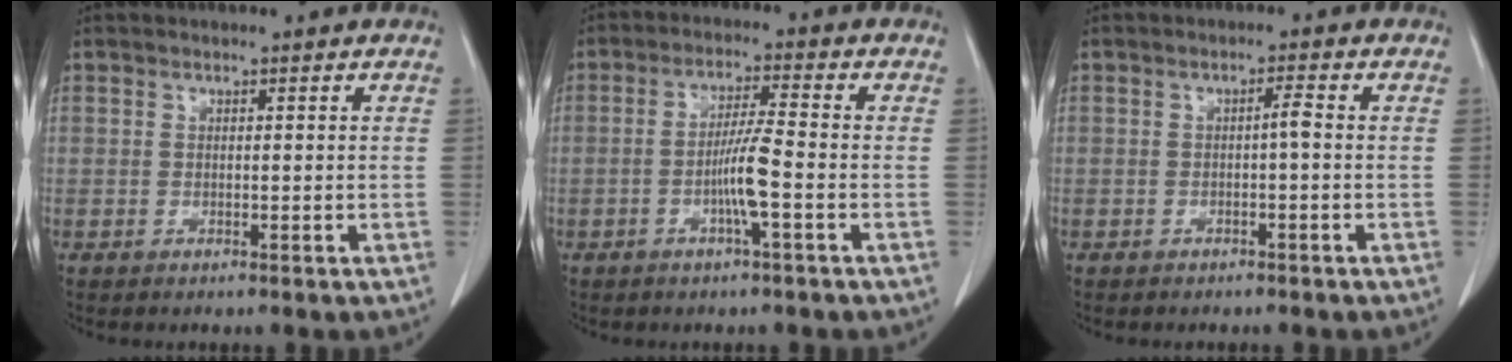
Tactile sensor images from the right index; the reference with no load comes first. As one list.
[{"total": 5.6, "force": [-1.7, -0.3, 5.3], "torque": [-0.106, 0.000, -0.033]}, {"total": 1.5, "force": [-0.2, 0.0, 1.5], "torque": [-0.024, 0.003, -0.003]}]